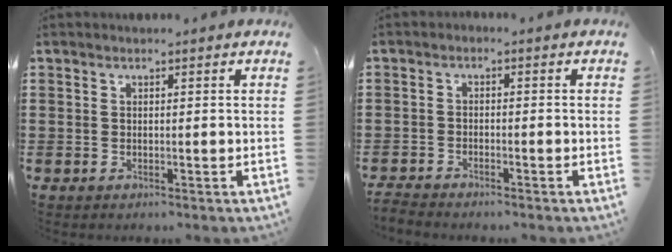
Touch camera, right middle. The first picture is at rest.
{"total": 1.6, "force": [-1.6, -0.1, 0.1], "torque": [-0.003, 0.000, -0.032]}